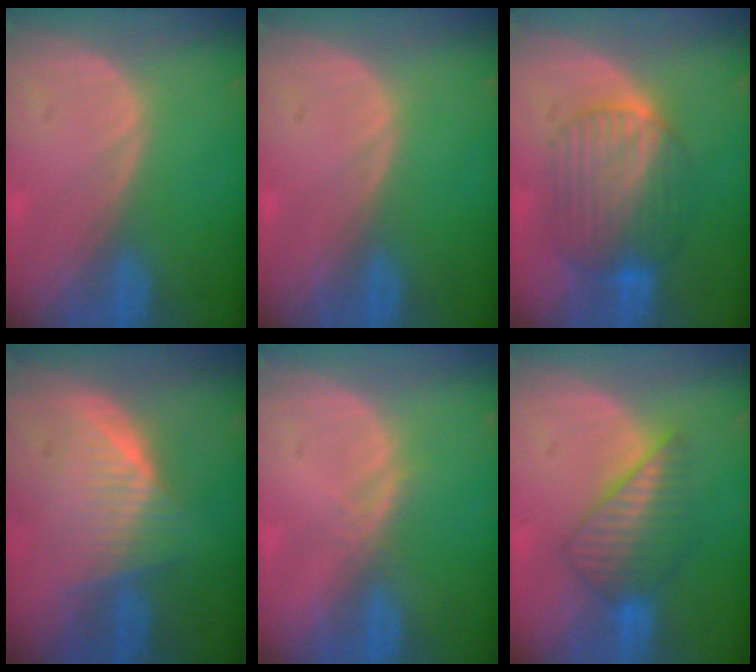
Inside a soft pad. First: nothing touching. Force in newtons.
{"total": 0.0}
{"total": 8.4, "press": 8.4, "slide": 0.5}
{"total": 6.5, "press": 6.2, "slide": 1.8}
{"total": 1.5, "press": 1.3, "slide": 0.8}
{"total": 6.3, "press": 6.3, "slide": 0.2}